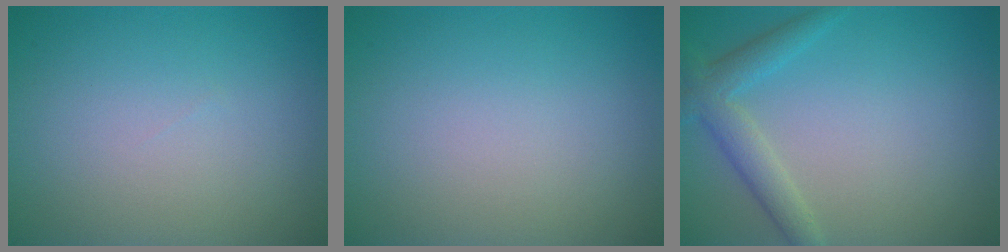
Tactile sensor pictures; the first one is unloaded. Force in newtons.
{"total": 0.0}
{"total": 3.0, "press": 3.0, "slide": 0.1}